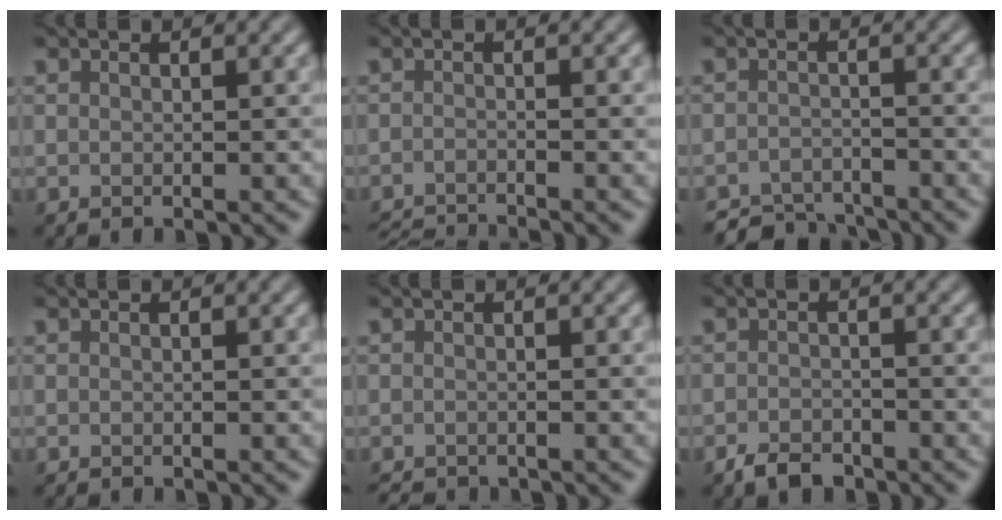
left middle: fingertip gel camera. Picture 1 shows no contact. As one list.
[{"total": 3.8, "force": [-3.5, 0.3, 1.3], "torque": [-0.021, -0.013, -0.065]}, {"total": 3.8, "force": [-3.6, 0.8, 0.5], "torque": [-0.004, -0.003, -0.067]}, {"total": 0.0}, {"total": 1.4, "force": [-1.4, 0.2, 0.1], "torque": [0.003, -0.005, -0.022]}, {"total": 1.9, "force": [-1.5, 0.9, 0.6], "torque": [-0.011, 0.003, -0.031]}]